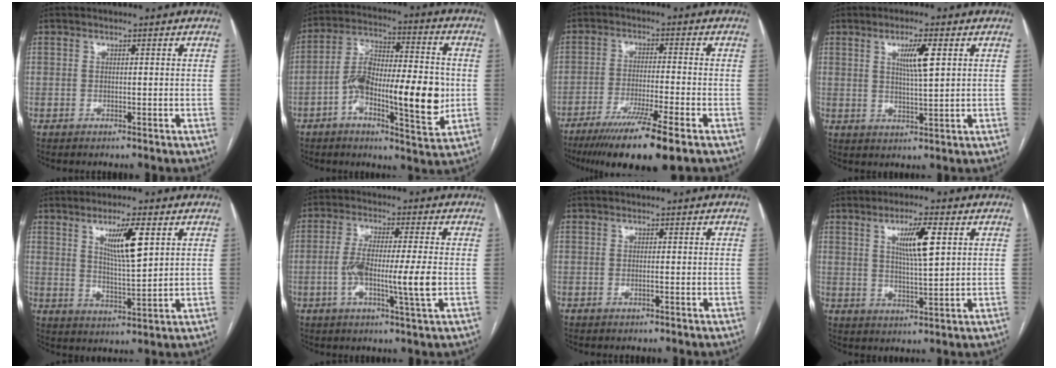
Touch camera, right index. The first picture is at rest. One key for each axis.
{"total": 16.2, "fx": -3.3, "fy": 4.3, "fz": 15.3, "tx": -0.260, "ty": 0.016, "tz": -0.055}
{"total": 12.1, "fx": -8.2, "fy": -0.5, "fz": 8.9, "tx": -0.145, "ty": -0.034, "tz": -0.133}
{"total": 5.3, "fx": 1.9, "fy": 0.3, "fz": 4.9, "tx": -0.086, "ty": -0.002, "tz": 0.032}
{"total": 7.7, "fx": 3.2, "fy": 0.6, "fz": 6.9, "tx": -0.123, "ty": -0.007, "tz": 0.057}
{"total": 9.5, "fx": -1.6, "fy": 0.1, "fz": 9.4, "tx": -0.173, "ty": -0.002, "tz": -0.034}
{"total": 0.6, "fx": -0.2, "fy": 0.0, "fz": 0.5, "tx": -0.011, "ty": 0.000, "tz": -0.002}
{"total": 7.1, "fx": 2.5, "fy": 0.6, "fz": 6.6, "tx": -0.118, "ty": -0.001, "tz": 0.043}